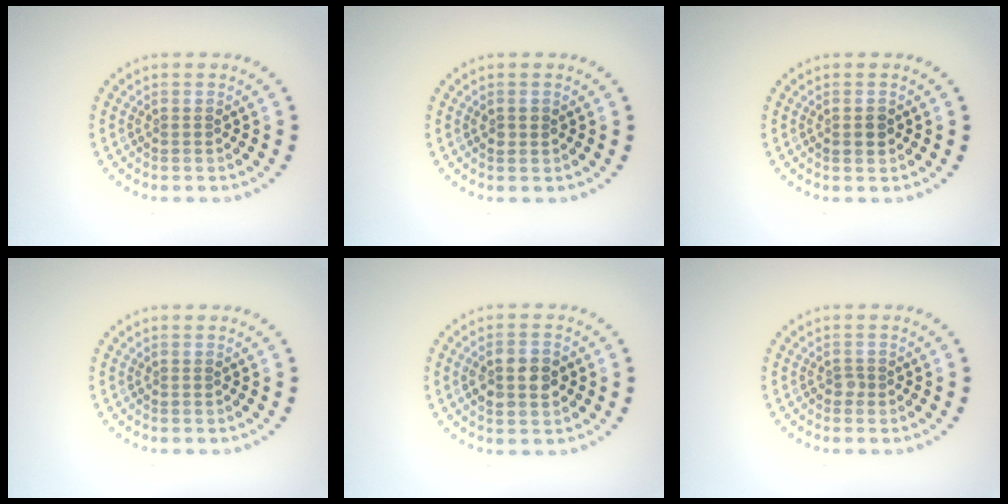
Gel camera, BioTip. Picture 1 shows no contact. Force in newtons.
{"total": 1.0, "press": 1.0, "slide": 0.1}
{"total": 1.3, "press": 1.3, "slide": 0.2}
{"total": 0.0}
{"total": 3.8, "press": 3.7, "slide": 0.2}
{"total": 0.6, "press": 0.5, "slide": 0.4}